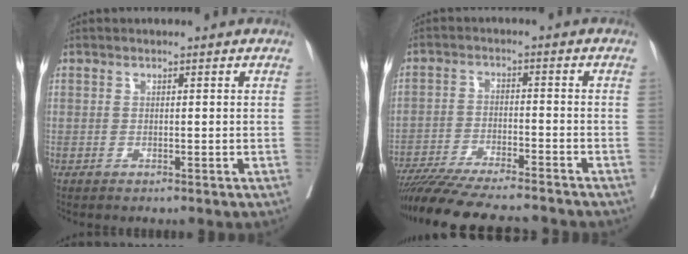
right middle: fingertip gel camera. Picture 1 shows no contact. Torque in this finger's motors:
{"motor_torque": [1.02, -1.11, 0.28, 0.08]}